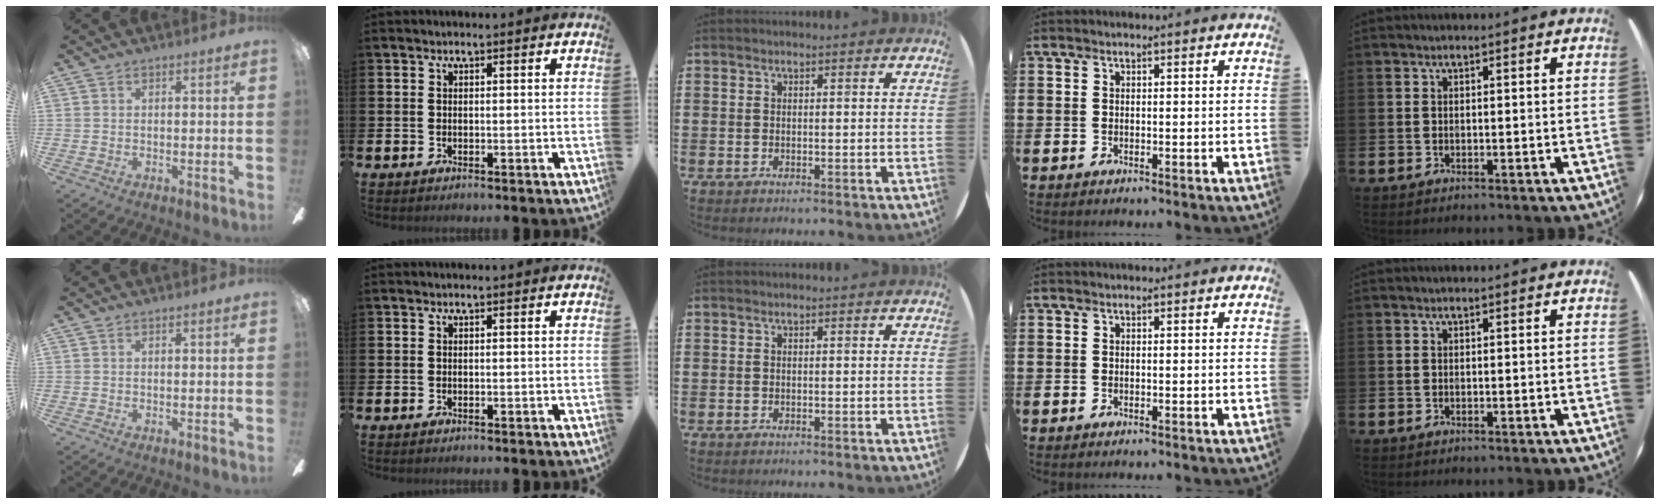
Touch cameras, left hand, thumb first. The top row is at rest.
{}